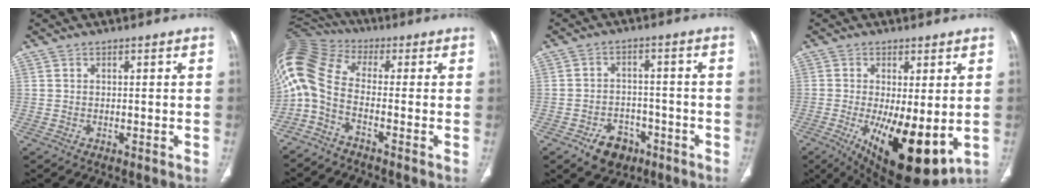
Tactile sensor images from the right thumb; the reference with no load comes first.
{"total": 12.1, "force": [-2.8, 6.1, 10.1], "torque": [-0.223, 0.060, -0.070]}
{"total": 7.4, "force": [-4.3, 5.2, 3.0], "torque": [-0.021, 0.031, -0.060]}
{"total": 15.8, "force": [-3.2, 5.7, 14.3], "torque": [-0.224, -0.035, -0.029]}